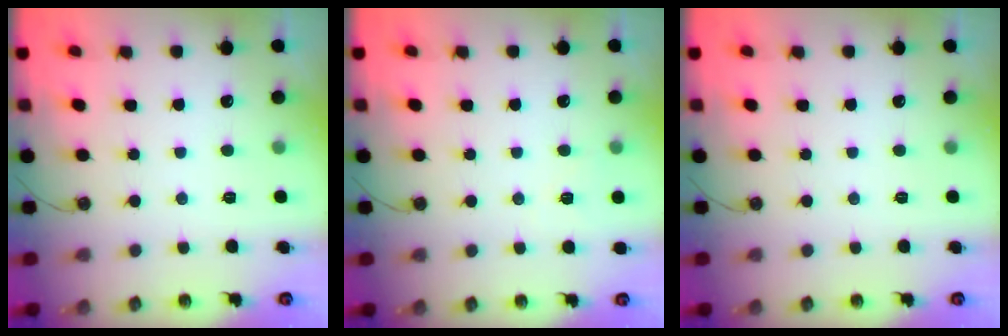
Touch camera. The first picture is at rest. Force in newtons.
{"total": 3.7, "press": 3.6, "slide": 1.0}
{"total": 0.0}